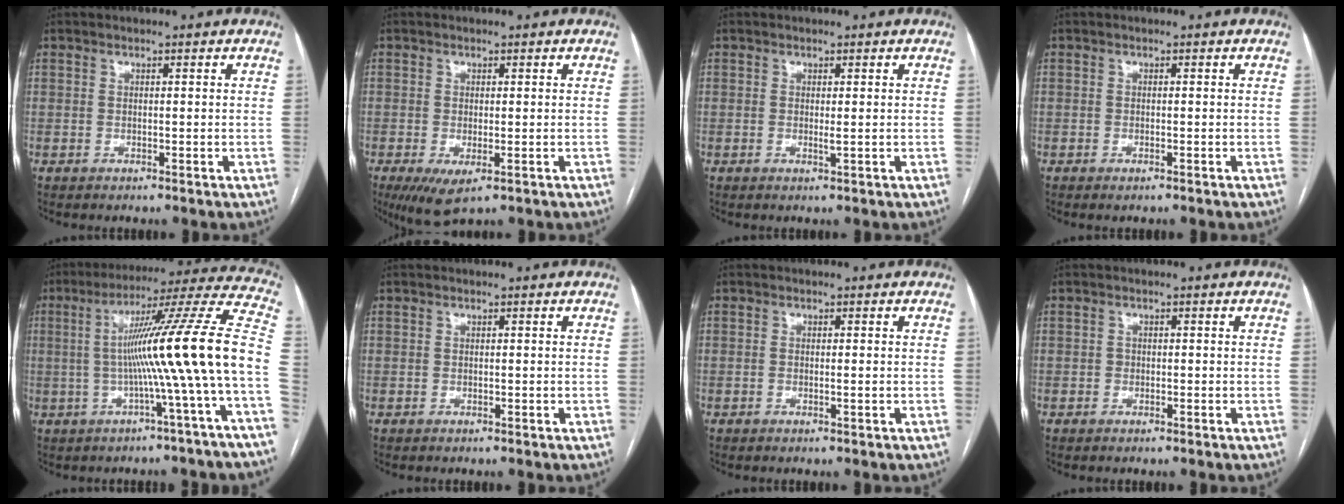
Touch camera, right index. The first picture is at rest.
{"total": 5.1, "force": [-2.3, 1.6, 4.3], "torque": [-0.070, -0.015, -0.029]}
{"total": 0.7, "force": [0.1, 0.0, 0.7], "torque": [-0.017, -0.005, 0.002]}
{"total": 0.8, "force": [-0.6, 0.1, 0.6], "torque": [-0.011, -0.002, -0.006]}
{"total": 17.7, "force": [-2.1, -2.3, 17.5], "torque": [-0.253, 0.024, -0.041]}
{"total": 0.0}
{"total": 0.6, "force": [-0.1, 0.1, 0.6], "torque": [-0.013, -0.002, -0.001]}
{"total": 0.7, "force": [-0.2, 0.6, 0.2], "torque": [0.001, 0.003, -0.004]}